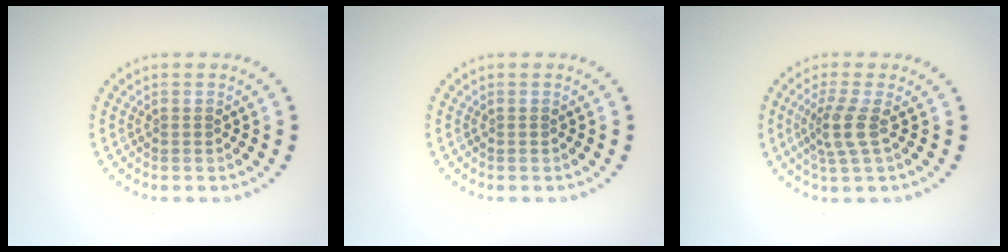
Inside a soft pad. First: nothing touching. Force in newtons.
{"total": 0.0}
{"total": 2.6, "press": 2.1, "slide": 1.7}